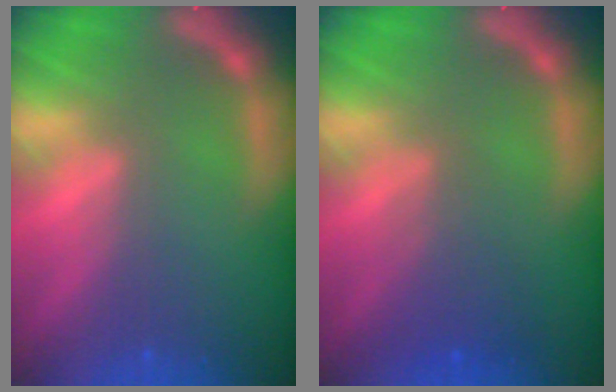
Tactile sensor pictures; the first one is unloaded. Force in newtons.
{"total": 2.9}